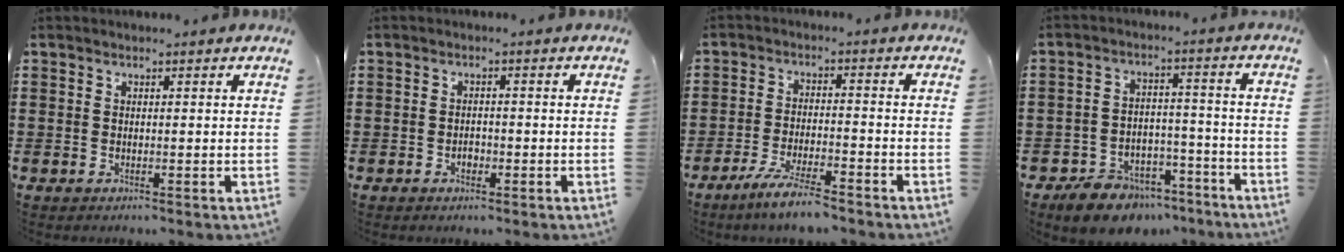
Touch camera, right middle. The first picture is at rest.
{"total": 1.3, "force": [-0.7, 0.8, 0.7], "torque": [-0.018, -0.002, -0.014]}
{"total": 6.0, "force": [-5.1, 0.2, 3.2], "torque": [-0.071, -0.012, -0.097]}
{"total": 7.6, "force": [-7.0, 2.5, 1.4], "torque": [-0.024, 0.032, -0.134]}